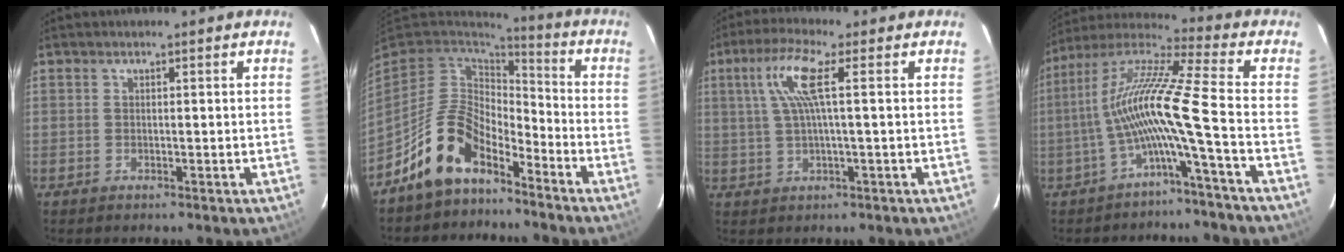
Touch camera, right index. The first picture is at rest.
{"total": 12.4, "force": [-8.2, 6.1, 7.0], "torque": [-0.148, 0.017, -0.152]}
{"total": 7.2, "force": [1.7, 0.2, 7.0], "torque": [-0.136, 0.007, 0.038]}
{"total": 12.6, "force": [-3.9, -1.4, 11.9], "torque": [-0.220, 0.006, -0.079]}